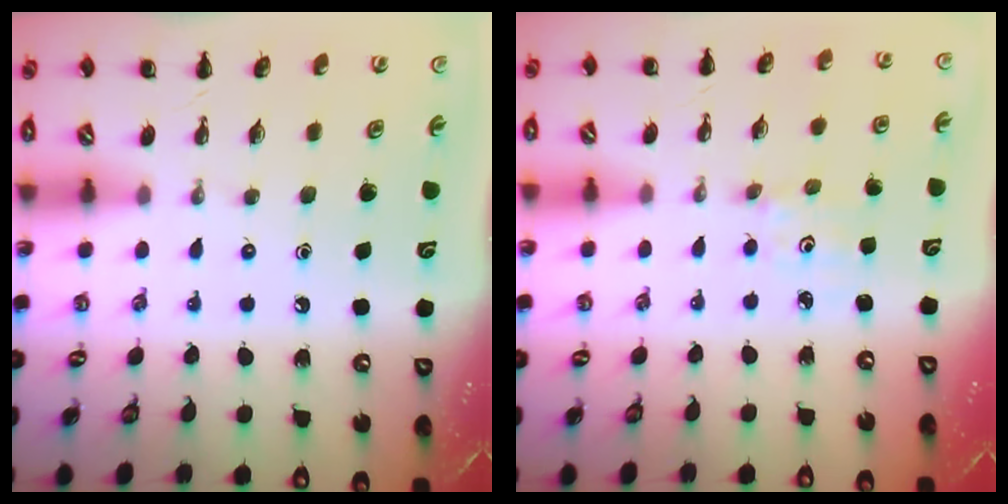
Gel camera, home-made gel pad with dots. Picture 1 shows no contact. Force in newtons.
{"total": 1.4, "press": 1.3, "slide": 0.5}